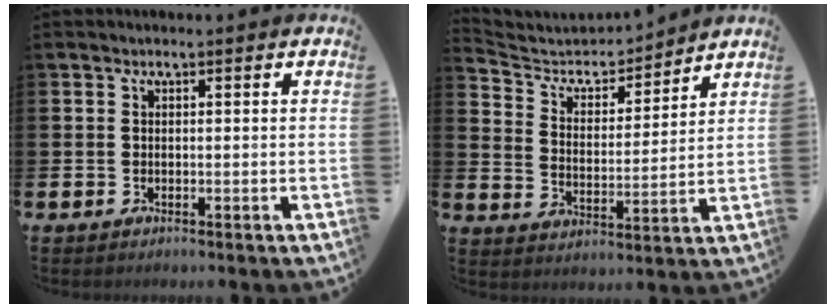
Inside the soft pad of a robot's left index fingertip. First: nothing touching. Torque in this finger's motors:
{"motor_torque": [-0.94, -0.81, -0.24, -0.05]}